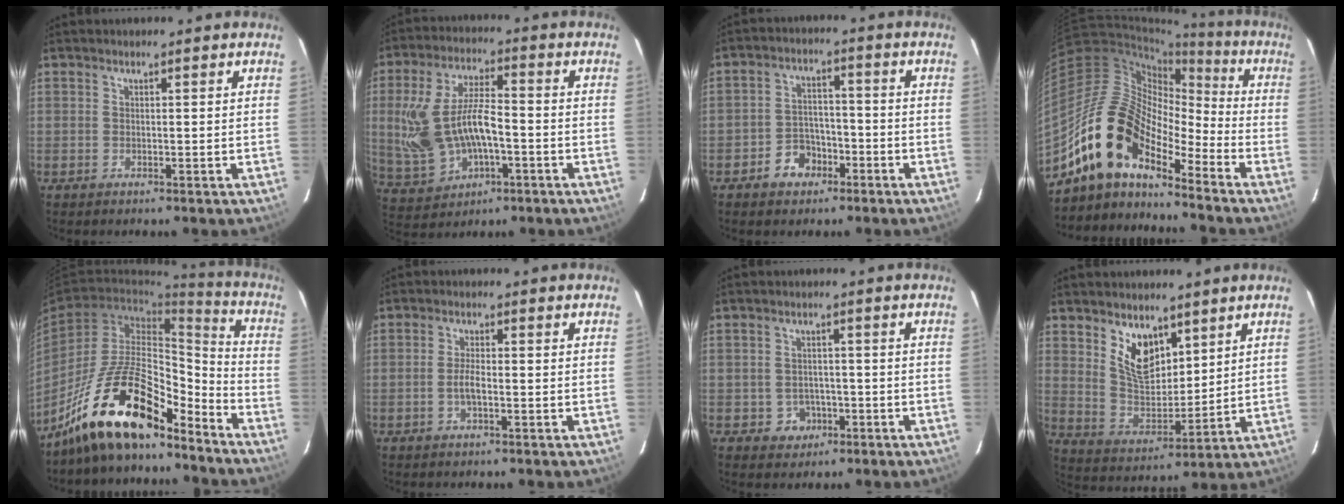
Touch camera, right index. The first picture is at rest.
{"total": 15.3, "force": [-2.2, 8.0, 12.9], "torque": [-0.278, 0.002, -0.018]}
{"total": 6.1, "force": [-3.7, 4.5, 2.0], "torque": [-0.050, 0.019, -0.049]}
{"total": 15.8, "force": [-12.1, 6.2, 8.1], "torque": [-0.138, 0.006, -0.241]}
{"total": 18.7, "force": [-14.7, 5.8, 10.1], "torque": [-0.189, 0.014, -0.255]}
{"total": 2.6, "force": [-0.9, 0.8, 2.3], "torque": [-0.048, 0.000, -0.017]}
{"total": 4.0, "force": [-1.6, 3.6, 0.7], "torque": [-0.025, 0.012, -0.012]}
{"total": 10.1, "force": [5.9, 5.7, 5.9], "torque": [-0.104, 0.001, 0.123]}